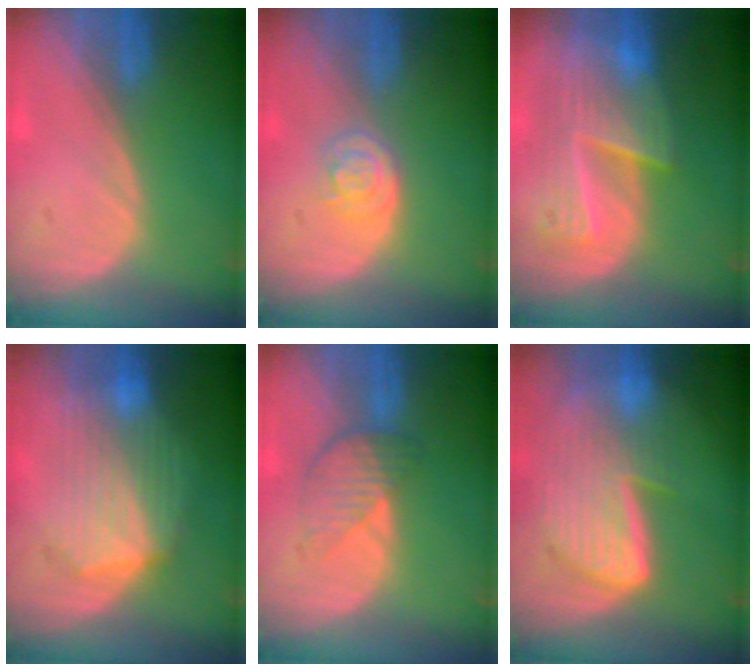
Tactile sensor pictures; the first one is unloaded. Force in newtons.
{"total": 3.3, "press": 3.3, "slide": 0.1}
{"total": 9.5, "press": 8.4, "slide": 4.5}
{"total": 8.2, "press": 8.2, "slide": 0.2}
{"total": 4.6, "press": 4.2, "slide": 2.0}
{"total": 9.2, "press": 8.1, "slide": 4.3}